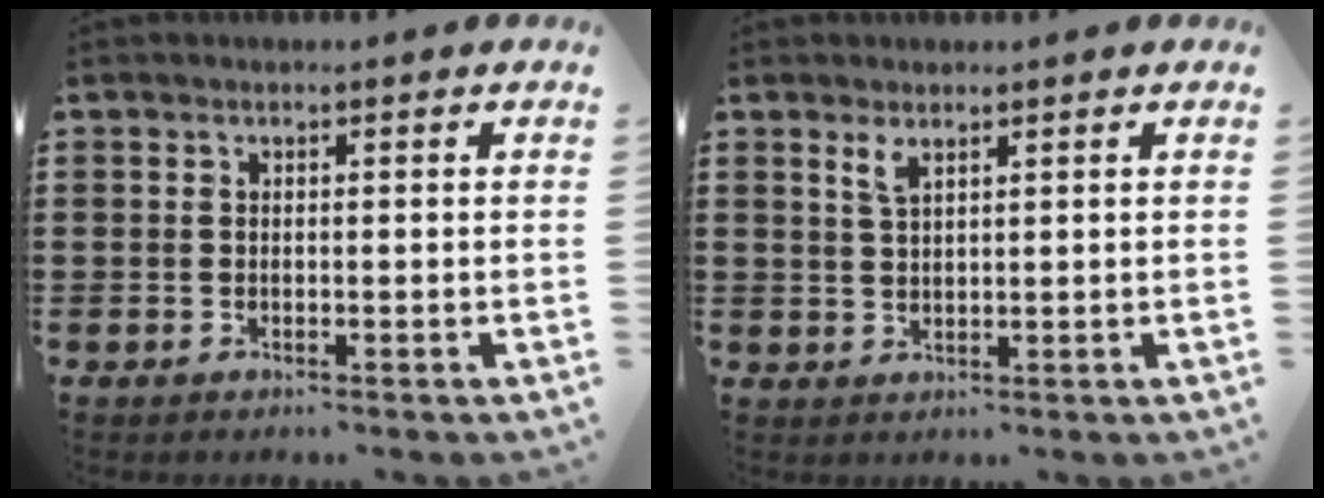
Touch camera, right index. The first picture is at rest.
{"total": 2.2, "force": [1.5, 0.6, 1.5], "torque": [-0.033, 0.002, 0.026]}